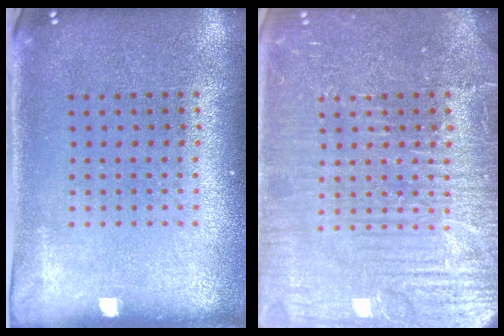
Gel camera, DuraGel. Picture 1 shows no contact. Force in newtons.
{"total": 7.0, "press": 6.9, "slide": 0.9}